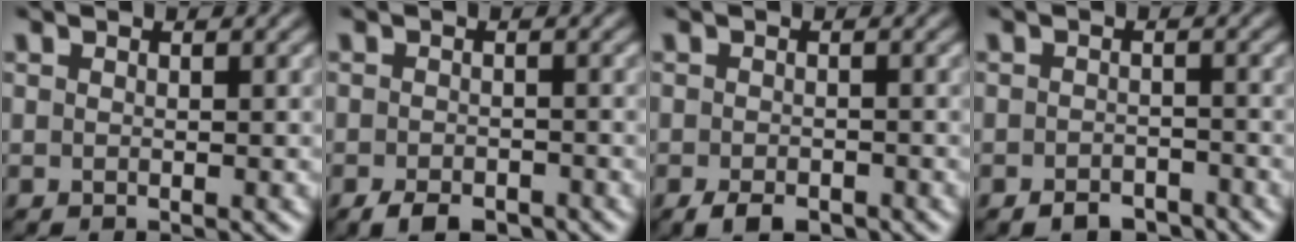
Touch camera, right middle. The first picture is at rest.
{"total": 3.4, "force": [-2.5, 1.4, 1.7], "torque": [-0.025, -0.007, -0.039]}
{"total": 2.7, "force": [-1.9, 1.2, 1.6], "torque": [-0.027, -0.008, -0.028]}
{"total": 2.5, "force": [-2.0, 1.1, 0.9], "torque": [-0.012, -0.002, -0.034]}